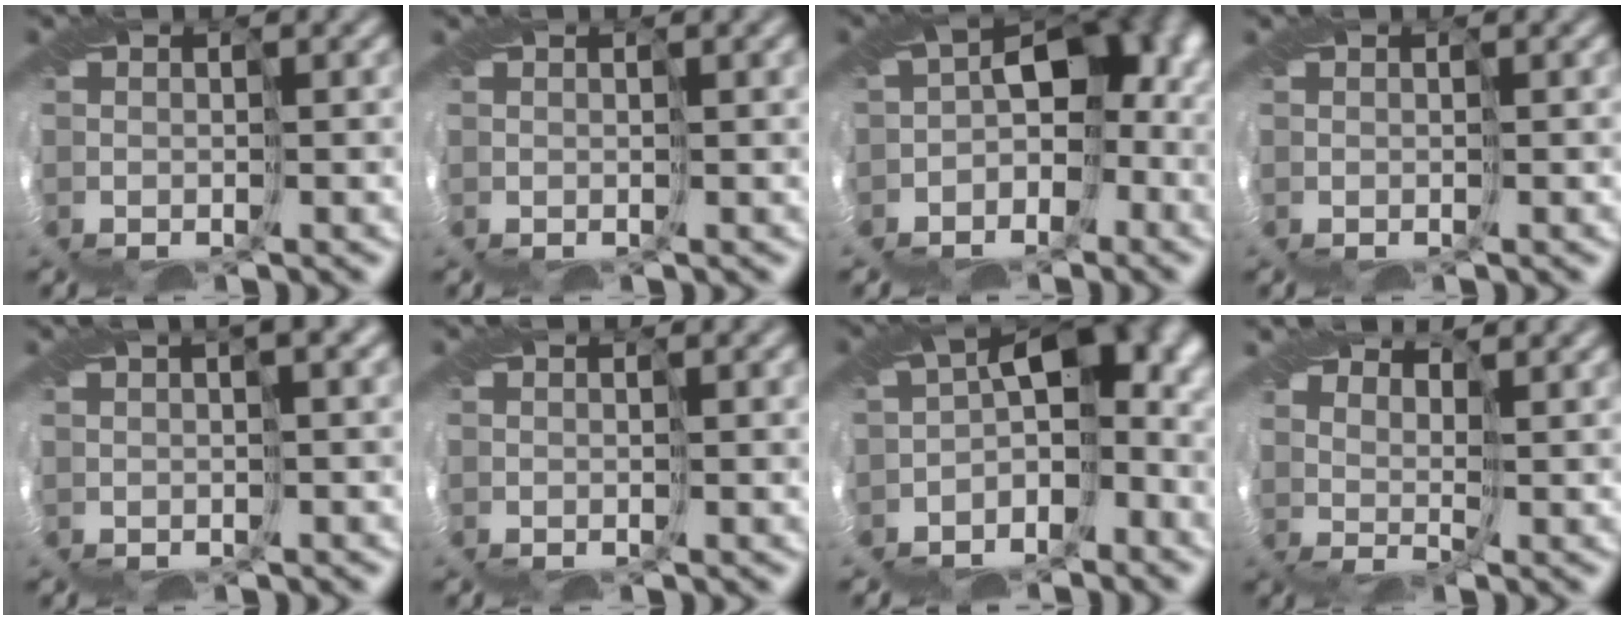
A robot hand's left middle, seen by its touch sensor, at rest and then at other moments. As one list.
[{"total": 1.3, "force": [0.8, 0.0, 1.0], "torque": [-0.013, 0.006, 0.015]}, {"total": 10.2, "force": [-1.3, 7.1, 7.2], "torque": [-0.080, 0.008, -0.019]}, {"total": 0.0}, {"total": 3.8, "force": [1.9, 0.6, 3.2], "torque": [-0.049, 0.018, 0.026]}, {"total": 0.8, "force": [0.6, -0.2, 0.5], "torque": [-0.006, 0.006, 0.010]}, {"total": 10.5, "force": [-1.5, 6.5, 8.1], "torque": [-0.109, -0.001, -0.017]}, {"total": 4.4, "force": [3.3, 1.6, 2.4], "torque": [-0.055, 0.002, 0.049]}]